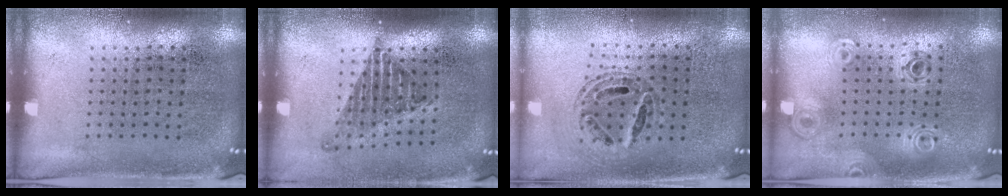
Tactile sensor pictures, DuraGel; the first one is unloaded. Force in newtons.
{"total": 1.3, "press": 1.1, "slide": 0.8}
{"total": 0.6, "press": 0.6, "slide": 0.2}
{"total": 0.9, "press": 0.9, "slide": 0.1}